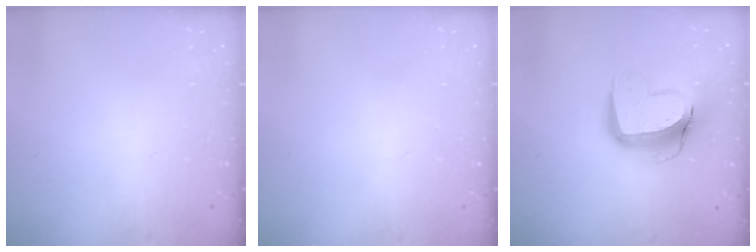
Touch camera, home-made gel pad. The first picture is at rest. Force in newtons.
{"total": 0.0}
{"total": 14.0, "press": 14.0, "slide": 1.5}